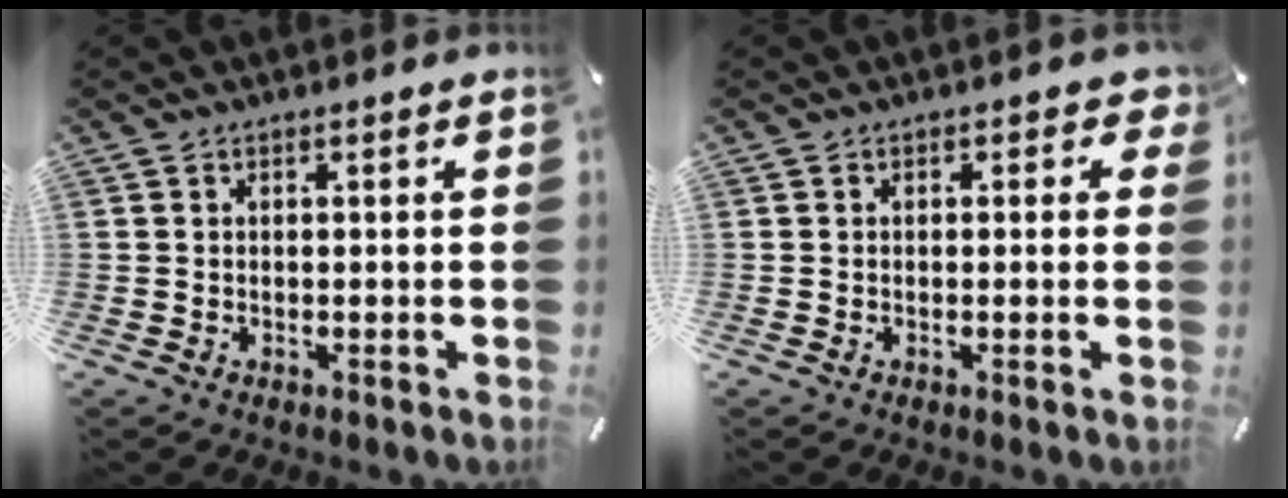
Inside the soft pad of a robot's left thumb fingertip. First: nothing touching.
{"total": 1.7, "force": [0.3, 1.3, 1.2], "torque": [0.002, -0.003, -0.001]}